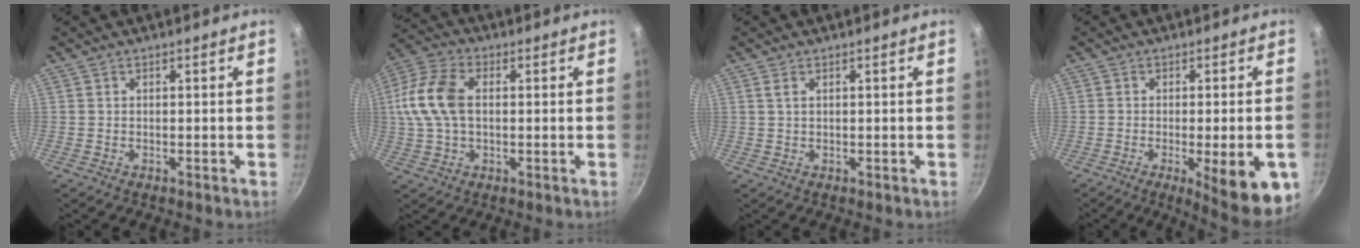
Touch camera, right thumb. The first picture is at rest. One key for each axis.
{"total": 12.6, "fx": 1.2, "fy": 7.7, "fz": 9.9, "tx": -0.198, "ty": 0.021, "tz": 0.010}
{"total": 0.9, "fx": 0.5, "fy": 0.4, "fz": 0.7, "tx": -0.014, "ty": 0.001, "tz": 0.010}
{"total": 12.5, "fx": -4.2, "fy": 3.0, "fz": 11.4, "tx": -0.131, "ty": 0.002, "tz": -0.050}